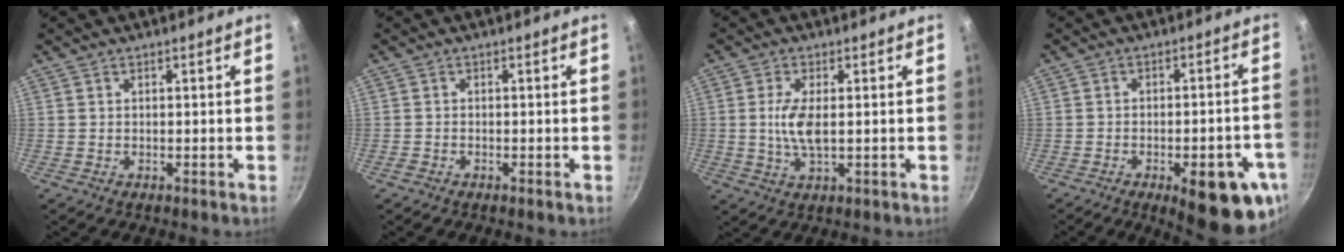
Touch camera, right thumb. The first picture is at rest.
{"total": 0.7, "force": [-0.6, 0.3, 0.3], "torque": [-0.017, 0.007, -0.014]}
{"total": 5.8, "force": [0.2, 2.1, 5.4], "torque": [-0.119, -0.002, 0.004]}
{"total": 16.0, "force": [-6.5, 5.8, 13.4], "torque": [-0.135, 0.014, -0.076]}